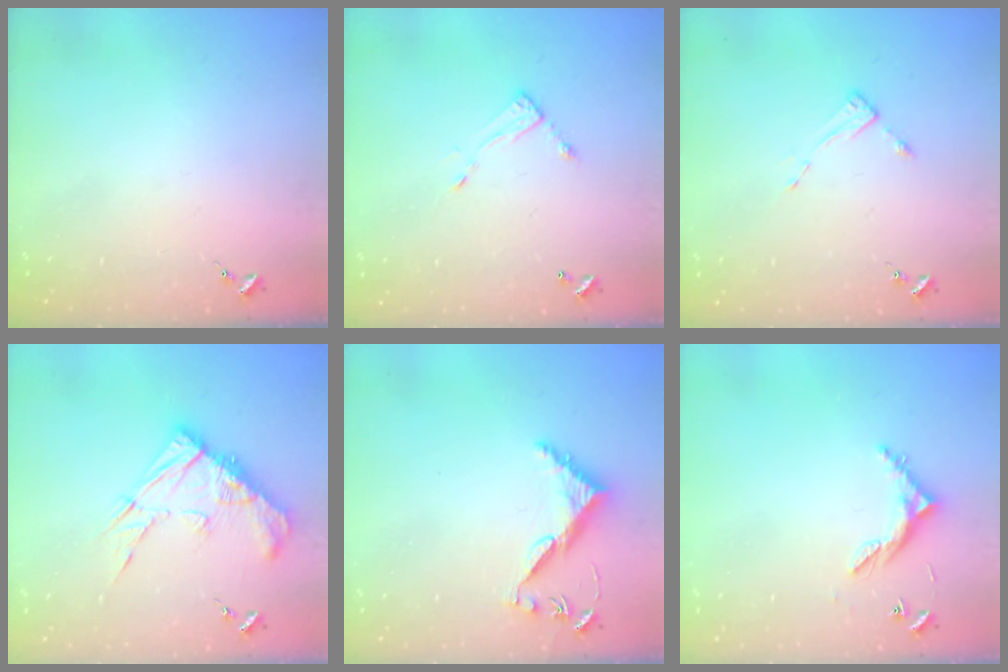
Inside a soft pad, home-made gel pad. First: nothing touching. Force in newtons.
{"total": 5.5, "press": 5.5, "slide": 0.3}
{"total": 2.6, "press": 2.6, "slide": 0.3}
{"total": 15.6, "press": 15.5, "slide": 1.4}
{"total": 6.2, "press": 6.2, "slide": 0.5}
{"total": 6.1, "press": 6.1, "slide": 0.4}